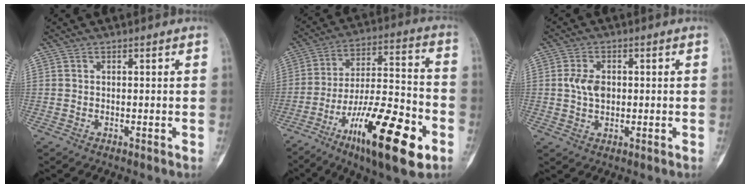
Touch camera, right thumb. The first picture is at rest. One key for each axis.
{"total": 22.8, "fx": -10.6, "fy": 6.3, "fz": 19.1, "tx": -0.311, "ty": 0.051, "tz": -0.172}
{"total": 4.8, "fx": 0.3, "fy": 3.3, "fz": 3.5, "tx": -0.057, "ty": 0.003, "tz": 0.004}